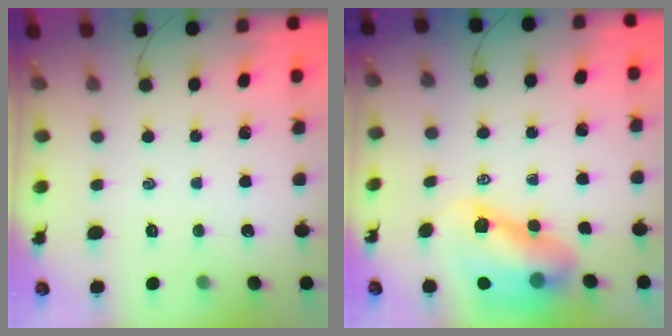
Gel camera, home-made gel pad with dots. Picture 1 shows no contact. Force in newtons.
{"total": 10.3, "press": 10.0, "slide": 2.5}